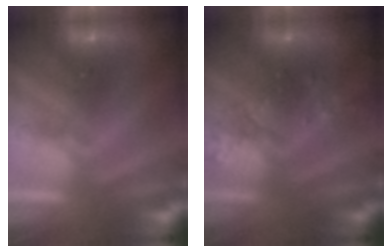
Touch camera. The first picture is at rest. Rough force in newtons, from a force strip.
{"total": 2.4}